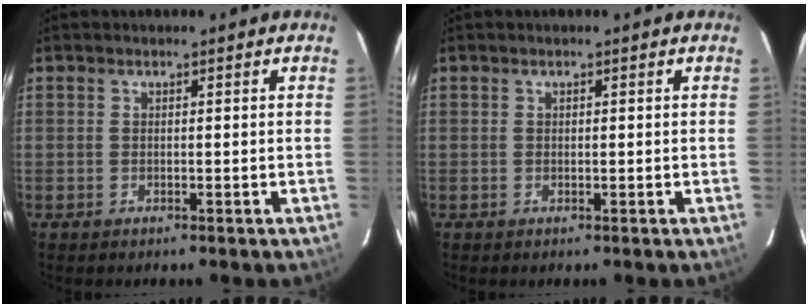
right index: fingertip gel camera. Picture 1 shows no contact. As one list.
[{"total": 0.0}]